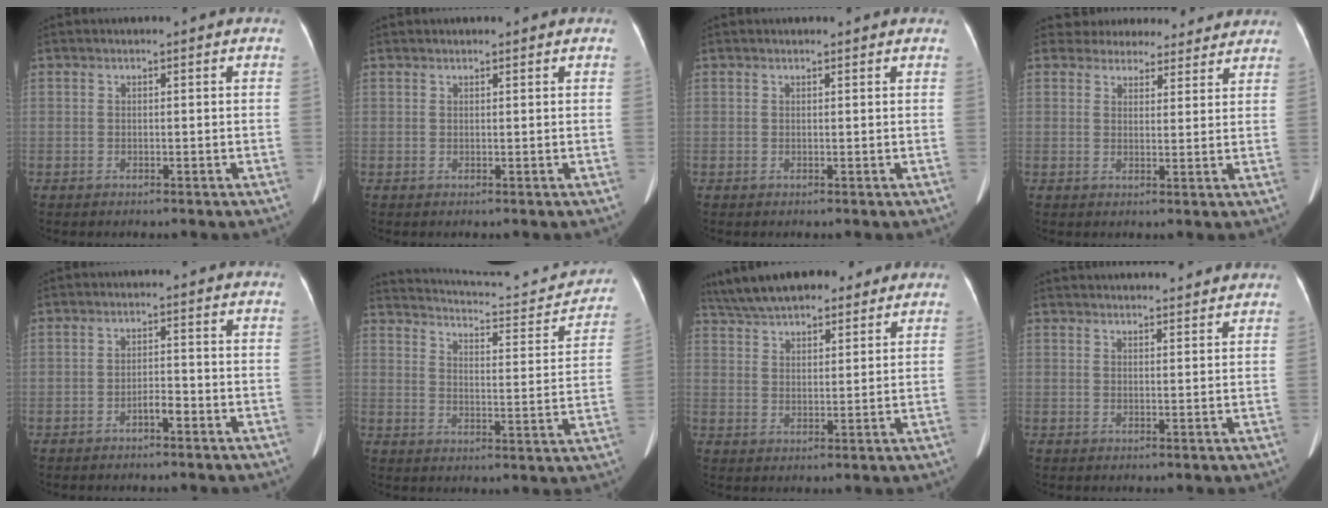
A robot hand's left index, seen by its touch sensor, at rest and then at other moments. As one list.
[{"total": 1.7, "force": [1.5, 0.3, 0.6], "torque": [-0.007, 0.008, 0.020]}, {"total": 2.2, "force": [2.0, 0.4, 0.8], "torque": [-0.010, 0.002, 0.019]}, {"total": 12.9, "force": [11.9, 4.7, 1.6], "torque": [0.003, 0.003, 0.141]}, {"total": 1.9, "force": [-1.6, 0.2, 1.0], "torque": [-0.011, -0.005, -0.025]}, {"total": 19.4, "force": [18.2, 3.1, 5.9], "torque": [-0.078, -0.041, 0.233]}, {"total": 17.8, "force": [14.9, 5.6, 8.0], "torque": [-0.147, 0.039, 0.230]}, {"total": 15.8, "force": [14.9, 2.5, 4.6], "torque": [-0.053, 0.032, 0.190]}]